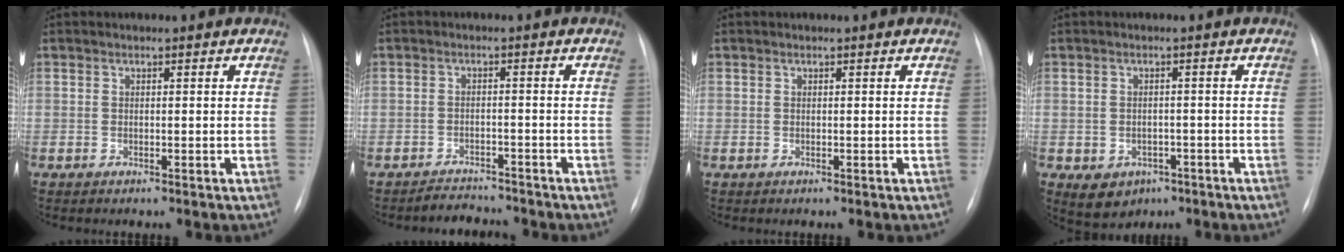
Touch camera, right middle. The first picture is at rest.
{"total": 3.7, "force": [-3.5, 1.0, -0.1], "torque": [-0.002, -0.004, -0.054]}
{"total": 0.0}
{"total": 5.4, "force": [-2.5, 4.3, 2.0], "torque": [-0.033, 0.006, -0.023]}